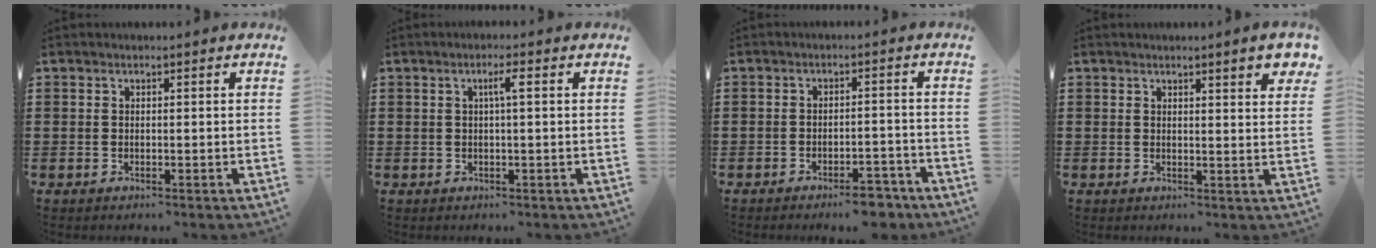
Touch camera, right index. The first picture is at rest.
{"total": 2.4, "force": [0.4, 0.0, 2.4], "torque": [-0.046, 0.001, 0.005]}
{"total": 4.4, "force": [-3.9, 0.7, 1.8], "torque": [-0.029, 0.005, -0.074]}
{"total": 2.6, "force": [2.0, 0.1, 1.7], "torque": [-0.030, 0.000, 0.035]}